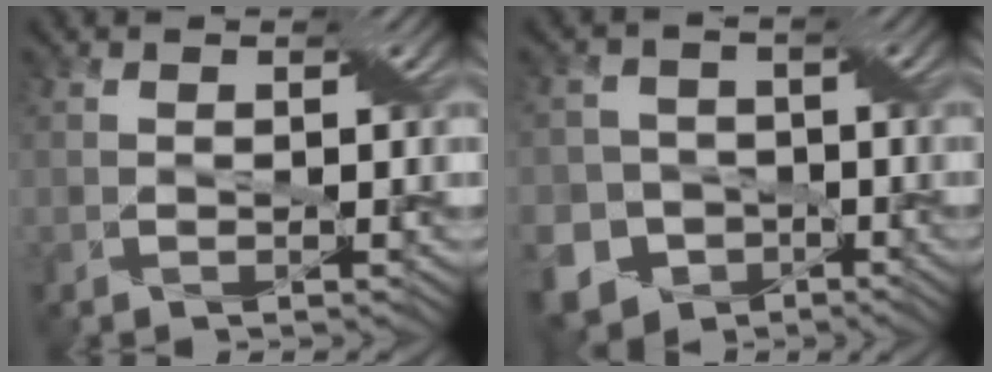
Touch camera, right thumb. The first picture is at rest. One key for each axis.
{"total": 11.2, "fx": -5.3, "fy": 9.4, "fz": 2.9, "tx": -0.080, "ty": -0.031, "tz": -0.106}